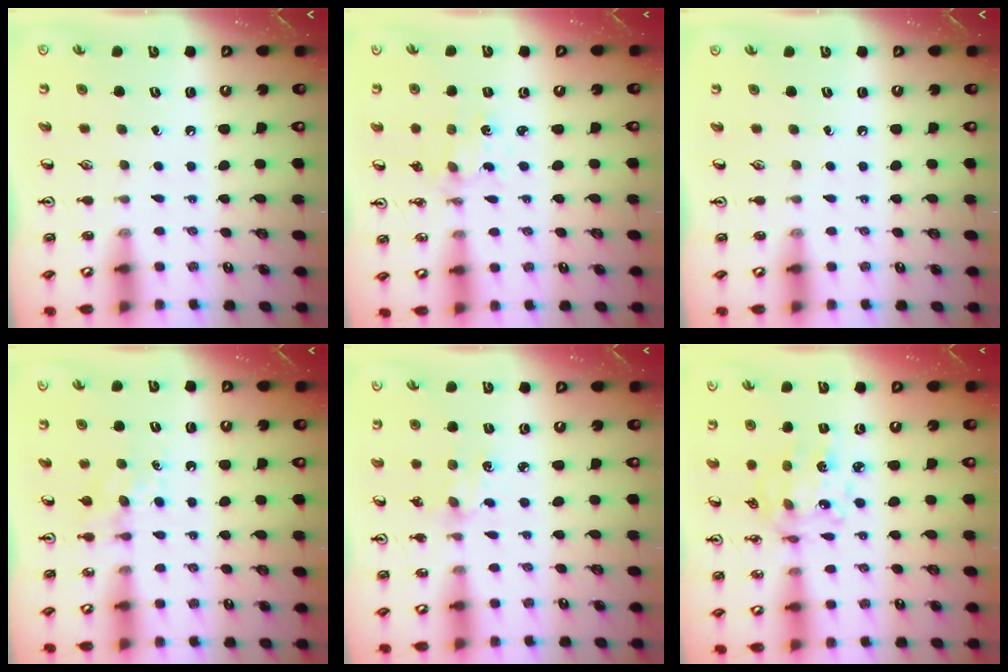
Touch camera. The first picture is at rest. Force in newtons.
{"total": 1.5, "press": 1.5, "slide": 0.3}
{"total": 0.0}
{"total": 4.6, "press": 4.6, "slide": 0.6}
{"total": 4.5, "press": 4.5, "slide": 0.5}
{"total": 9.0, "press": 8.6, "slide": 2.8}